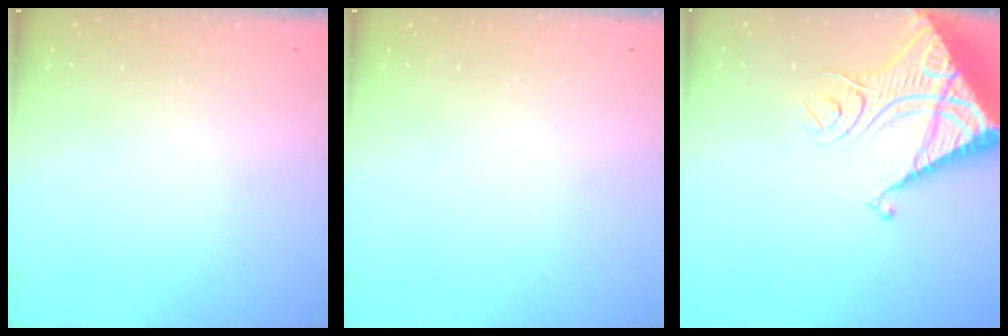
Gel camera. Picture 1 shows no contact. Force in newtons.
{"total": 0.0}
{"total": 17.4, "press": 17.3, "slide": 2.1}